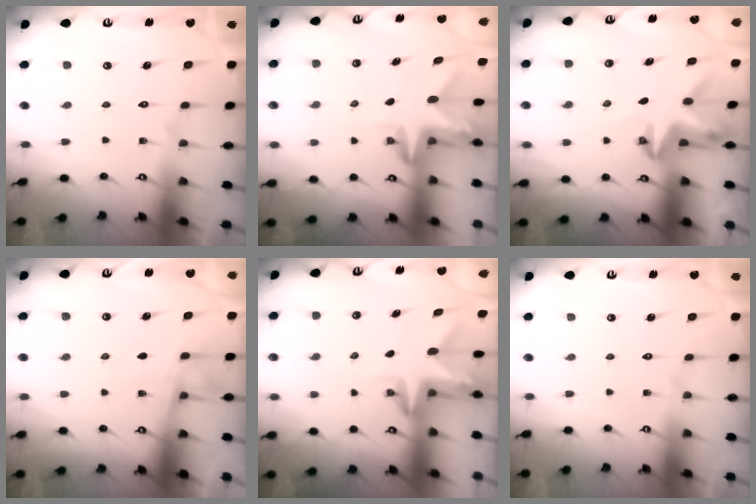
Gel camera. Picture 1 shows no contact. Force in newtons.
{"total": 2.9, "press": 2.9, "slide": 0.2}
{"total": 3.5, "press": 3.5, "slide": 0.3}
{"total": 5.5, "press": 5.5, "slide": 0.9}
{"total": 3.1, "press": 3.1, "slide": 0.2}
{"total": 0.0}